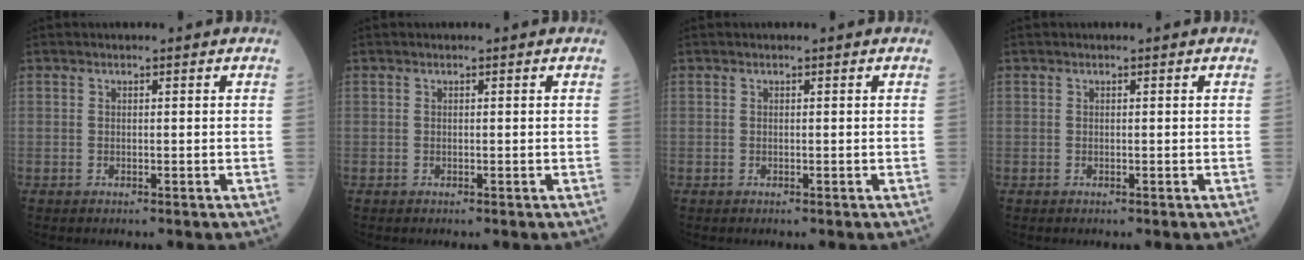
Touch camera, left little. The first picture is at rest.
{"total": 0.0}
{"total": 0.0}
{"total": 0.0}